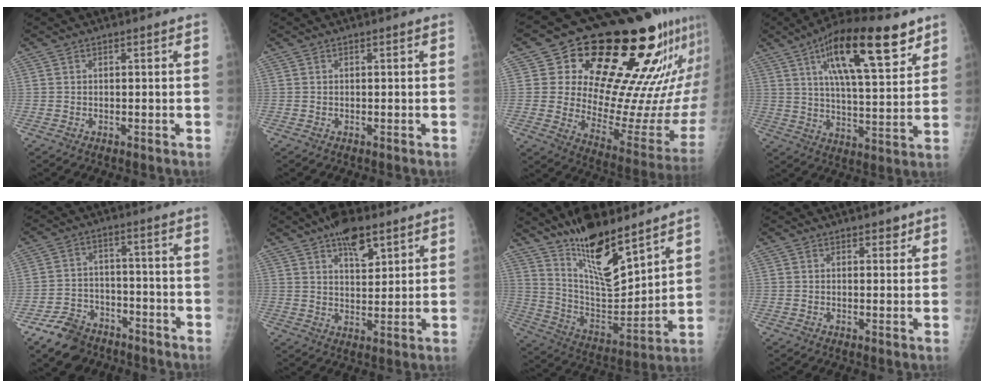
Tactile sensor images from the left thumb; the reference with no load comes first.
{"total": 0.0}
{"total": 28.8, "force": [16.2, 11.3, 21.0], "torque": [-0.266, -0.065, 0.243]}
{"total": 19.7, "force": [10.7, 6.2, 15.3], "torque": [-0.219, -0.030, 0.172]}
{"total": 9.8, "force": [-7.2, 6.0, 2.9], "torque": [-0.039, 0.046, -0.121]}
{"total": 8.8, "force": [5.5, 3.9, 5.6], "torque": [-0.068, -0.026, 0.088]}
{"total": 18.0, "force": [13.1, 5.2, 11.2], "torque": [-0.156, -0.090, 0.243]}
{"total": 2.2, "force": [1.6, 1.2, 0.9], "torque": [0.009, -0.009, 0.020]}